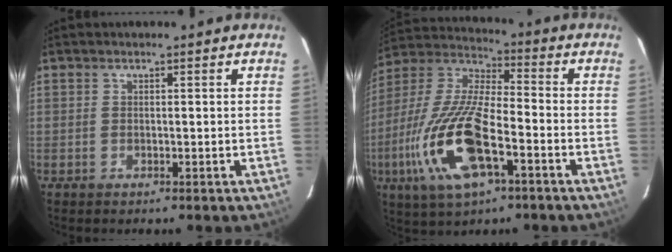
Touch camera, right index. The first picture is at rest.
{"total": 19.5, "force": [-7.4, 6.7, 16.7], "torque": [-0.359, -0.024, -0.143]}